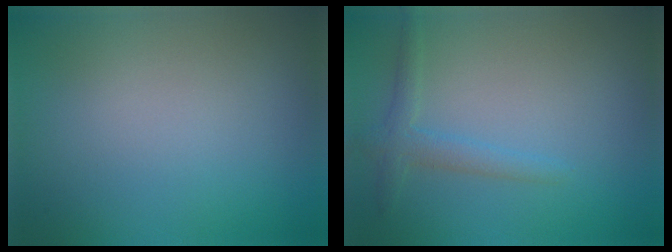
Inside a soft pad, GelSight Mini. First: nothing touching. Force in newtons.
{"total": 2.0, "press": 2.0, "slide": 0.1}